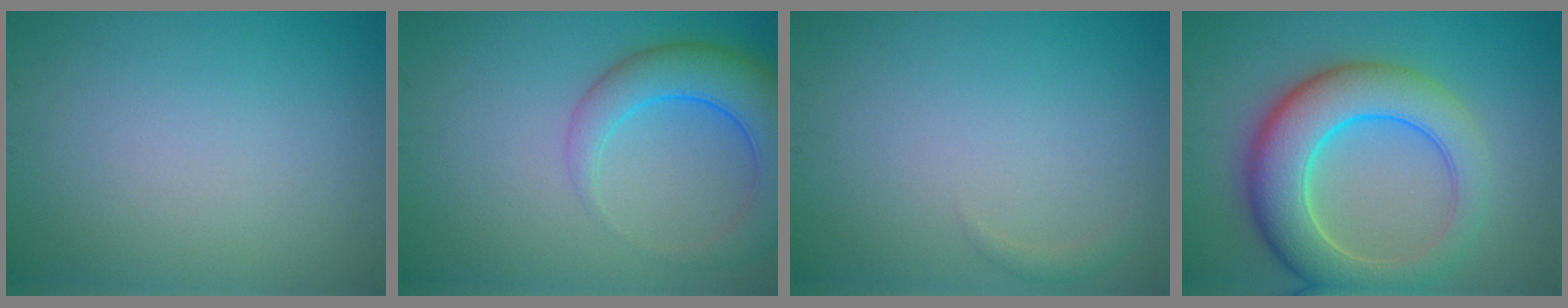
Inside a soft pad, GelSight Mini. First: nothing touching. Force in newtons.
{"total": 6.0, "press": 6.0, "slide": 0.4}
{"total": 0.7, "press": 0.7, "slide": 0.1}
{"total": 8.6, "press": 8.6, "slide": 0.6}